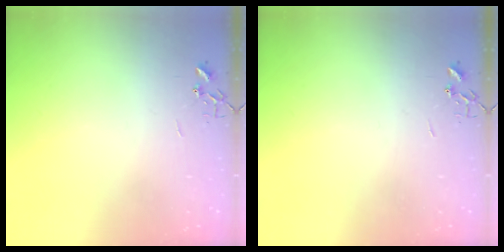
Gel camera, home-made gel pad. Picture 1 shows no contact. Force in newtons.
{"total": 0.0}